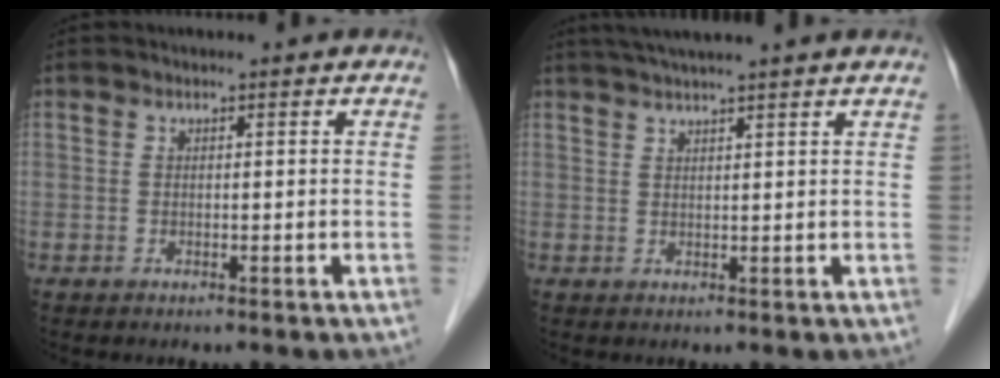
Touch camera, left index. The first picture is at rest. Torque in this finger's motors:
{"motor_torque": [0.05, -0.93, 0.59, 0.16]}